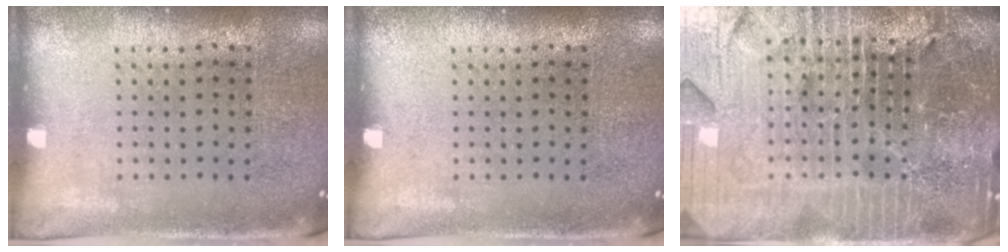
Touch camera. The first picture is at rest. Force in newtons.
{"total": 0.0}
{"total": 6.8, "press": 5.9, "slide": 3.3}